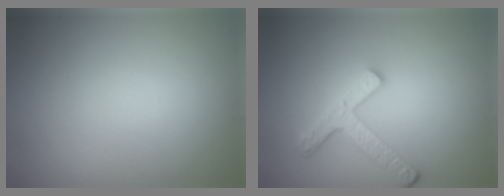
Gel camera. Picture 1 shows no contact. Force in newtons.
{"total": 3.8, "press": 3.0, "slide": 2.4}